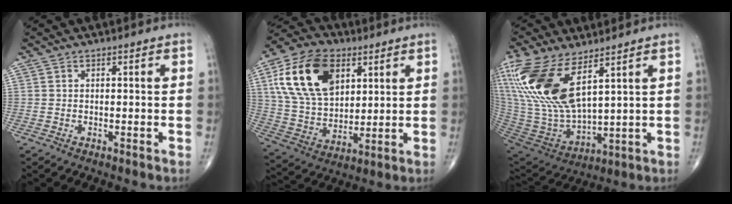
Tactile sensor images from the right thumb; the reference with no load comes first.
{"total": 19.7, "force": [7.1, 12.4, 13.5], "torque": [-0.233, -0.015, 0.132]}
{"total": 22.4, "force": [10.7, 9.6, 17.2], "torque": [-0.390, -0.042, 0.221]}